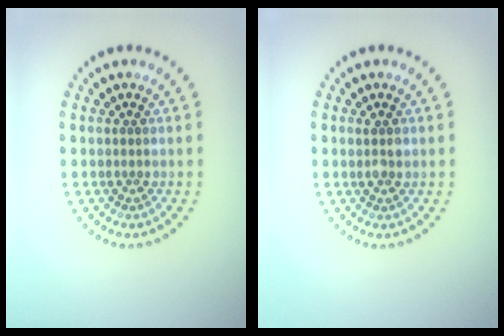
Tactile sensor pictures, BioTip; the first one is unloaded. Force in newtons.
{"total": 1.2, "press": 1.1, "slide": 0.5}